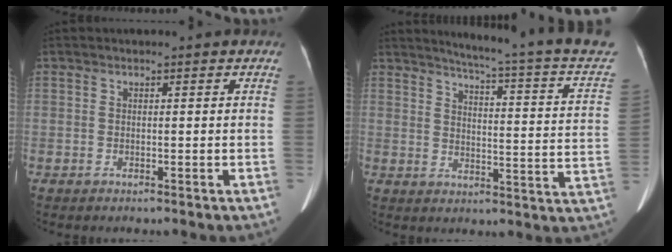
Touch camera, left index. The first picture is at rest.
{"total": 20.4, "force": [18.2, -1.1, 9.3], "torque": [-0.134, -0.086, 0.203]}